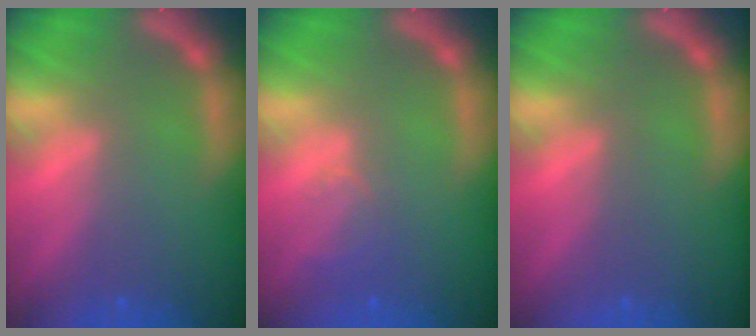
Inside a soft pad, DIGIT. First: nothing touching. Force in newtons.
{"total": 2.0}
{"total": 0.0}